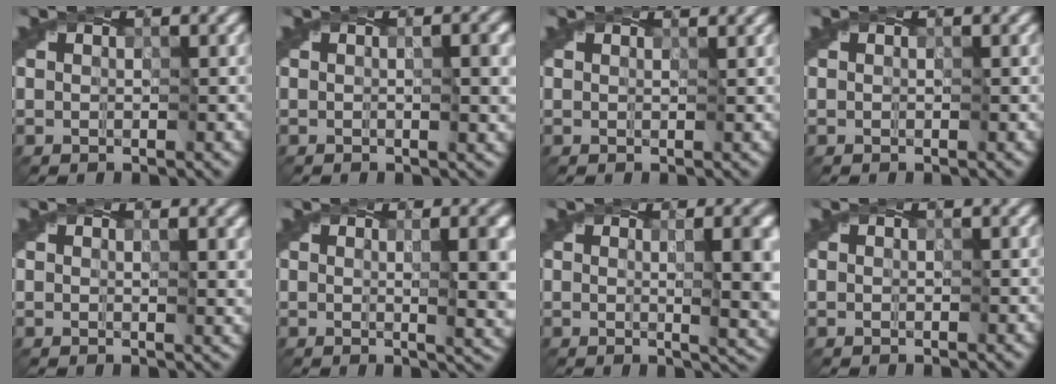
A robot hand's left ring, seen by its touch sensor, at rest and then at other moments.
{"total": 3.6, "force": [-0.2, 0.9, 3.5], "torque": [-0.047, -0.002, -0.003]}
{"total": 1.2, "force": [0.9, 0.4, 0.7], "torque": [-0.007, 0.004, 0.004]}
{"total": 0.0}
{"total": 1.9, "force": [0.5, 0.4, 1.8], "torque": [-0.026, -0.001, 0.004]}
{"total": 9.1, "force": [0.4, 3.7, 8.3], "torque": [-0.071, 0.008, 0.005]}
{"total": 10.1, "force": [0.4, 4.2, 9.2], "torque": [-0.079, 0.009, 0.005]}
{"total": 0.0}